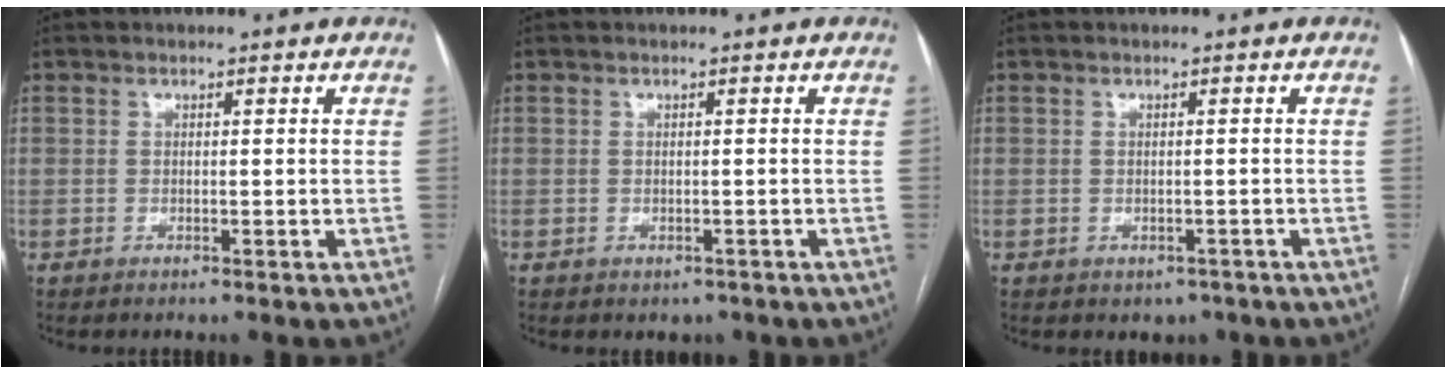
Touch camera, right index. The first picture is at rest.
{"total": 1.5, "force": [-0.8, 1.2, 0.4], "torque": [-0.004, 0.002, -0.003]}
{"total": 2.2, "force": [-1.2, 1.7, 0.7], "torque": [-0.004, 0.003, -0.008]}